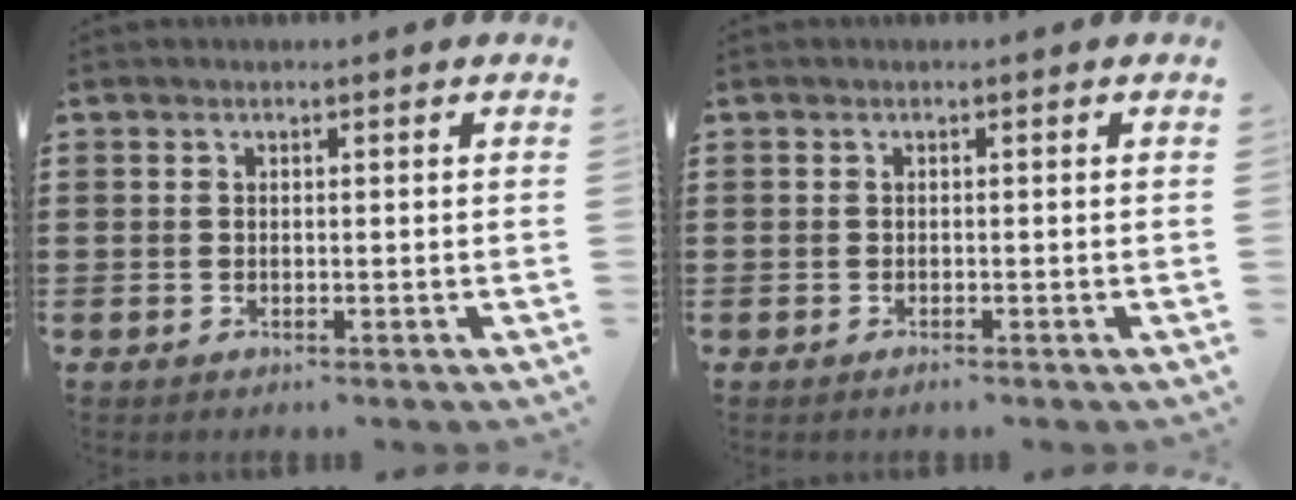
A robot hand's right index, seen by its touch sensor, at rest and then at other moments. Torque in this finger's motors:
{"motor_torque": [-0.73, 0.82, -0.91, -0.21]}